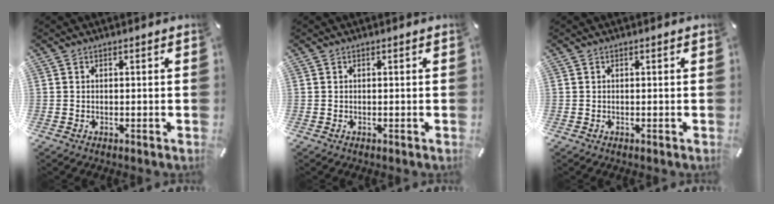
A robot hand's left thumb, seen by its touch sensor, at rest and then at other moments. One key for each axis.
{"total": 0.0}
{"total": 0.0}